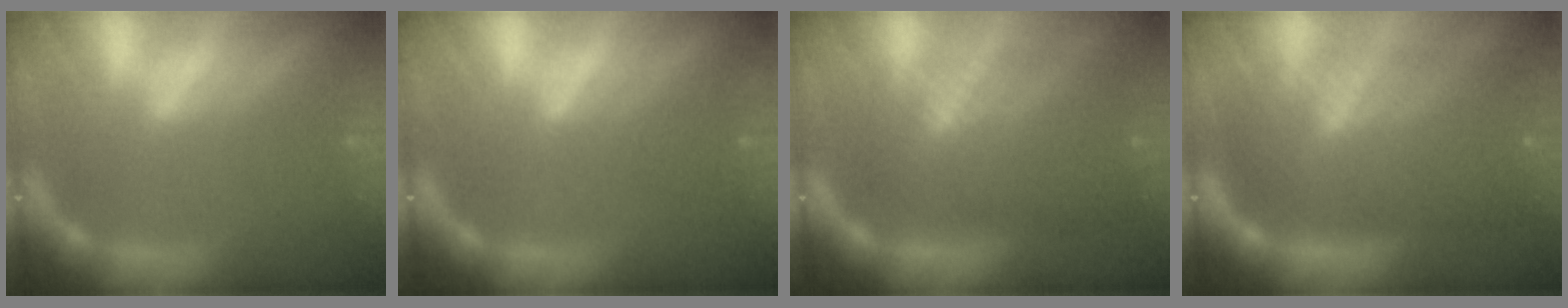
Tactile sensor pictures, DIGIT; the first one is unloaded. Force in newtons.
{"total": 2.0}
{"total": 8.5}
{"total": 10.0}